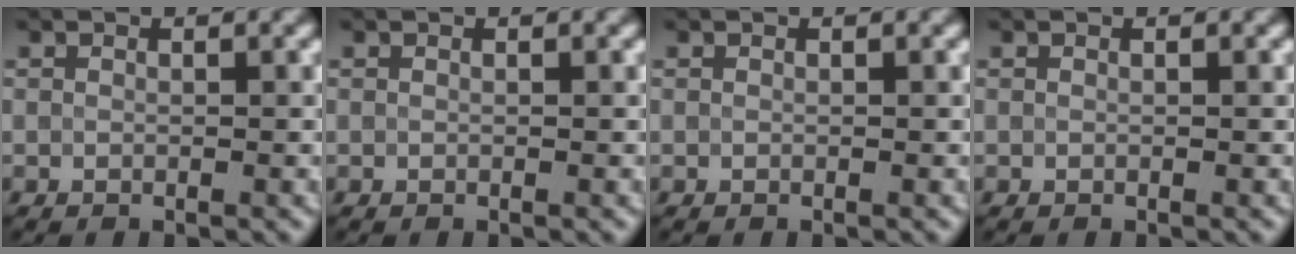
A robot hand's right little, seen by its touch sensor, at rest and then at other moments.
{"total": 0.0}
{"total": 0.0}
{"total": 0.0}